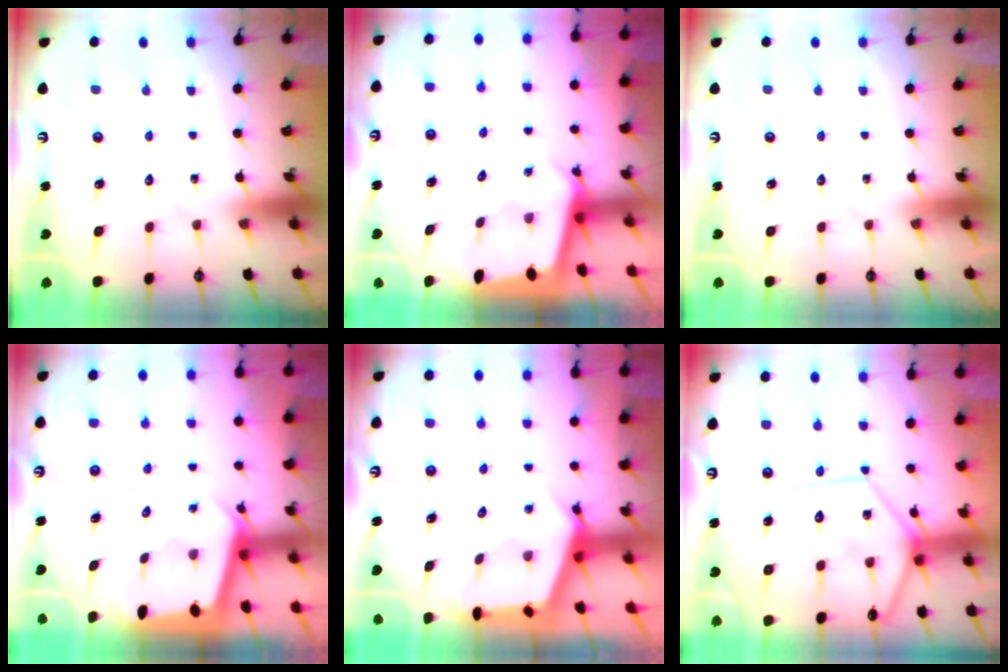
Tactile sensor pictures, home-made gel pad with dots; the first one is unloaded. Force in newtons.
{"total": 2.4, "press": 2.4, "slide": 0.1}
{"total": 0.0}
{"total": 2.0, "press": 1.9, "slide": 0.2}
{"total": 2.6, "press": 2.5, "slide": 0.3}
{"total": 12.1, "press": 12.0, "slide": 1.3}